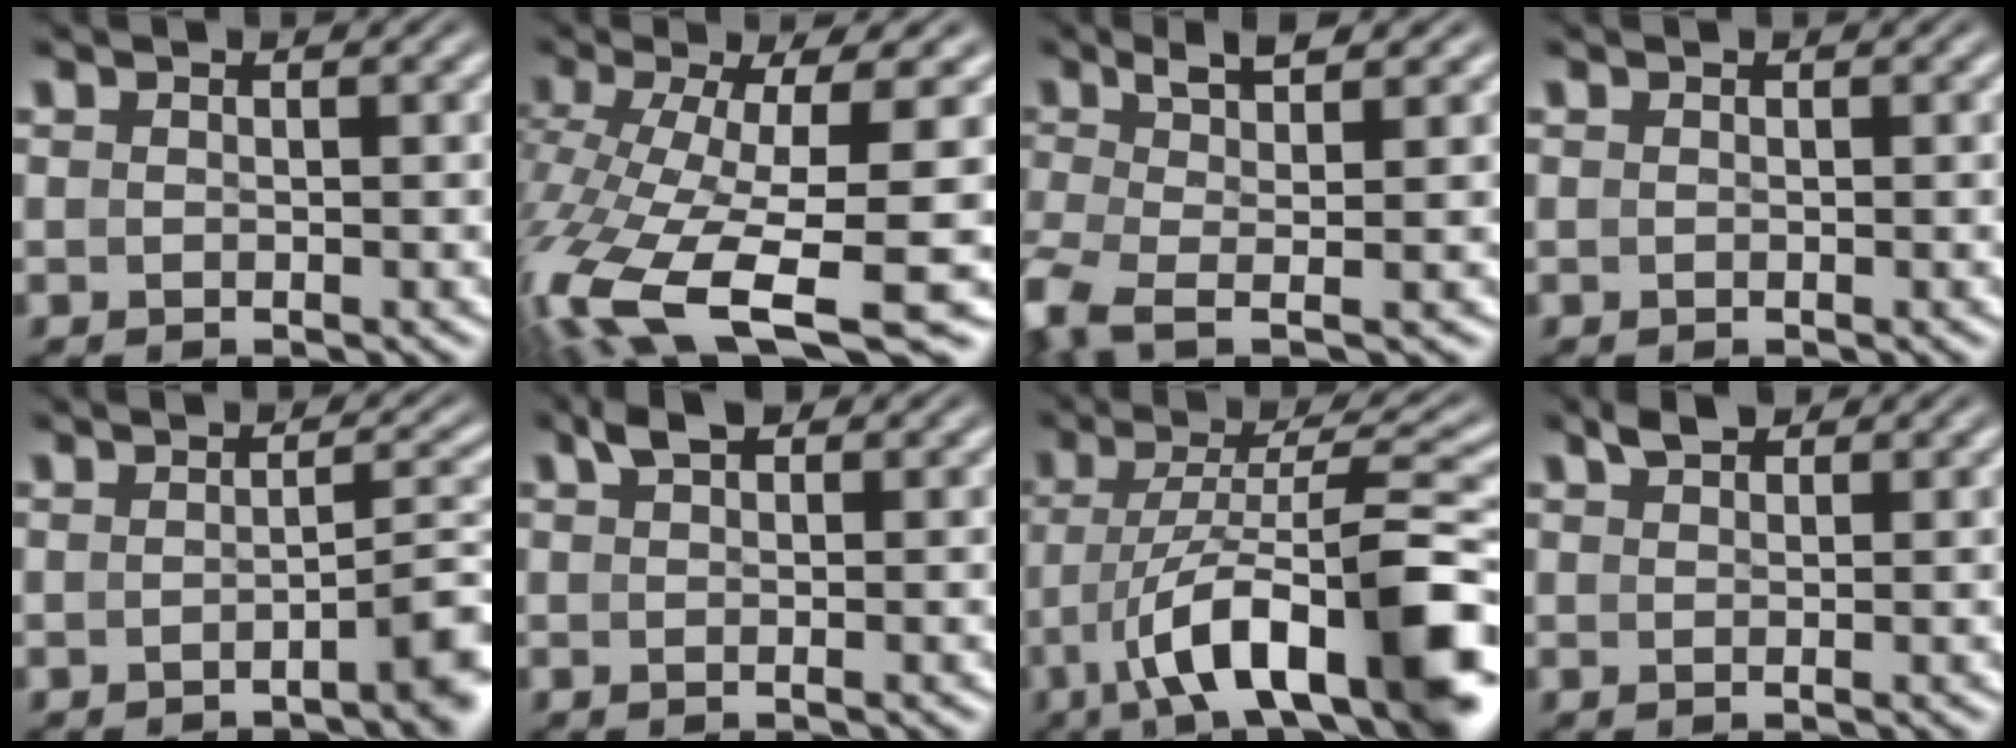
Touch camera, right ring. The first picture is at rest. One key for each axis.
{"total": 10.4, "fx": -5.1, "fy": 4.2, "fz": 8.1, "tx": -0.180, "ty": -0.062, "tz": -0.042}
{"total": 5.5, "fx": -0.3, "fy": 2.6, "fz": 4.9, "tx": -0.118, "ty": -0.027, "tz": 0.010}
{"total": 0.0}
{"total": 3.1, "fx": -1.7, "fy": 0.4, "fz": 2.5, "tx": -0.029, "ty": 0.005, "tz": -0.033}
{"total": 1.8, "fx": 1.1, "fy": -0.3, "fz": 1.4, "tx": -0.023, "ty": 0.003, "tz": 0.020}
{"total": 11.3, "fx": -4.0, "fy": 3.8, "fz": 9.9, "tx": -0.157, "ty": -0.025, "tz": -0.045}
{"total": 1.7, "fx": 1.4, "fy": -0.5, "fz": 0.6, "tx": -0.005, "ty": 0.004, "tz": 0.028}